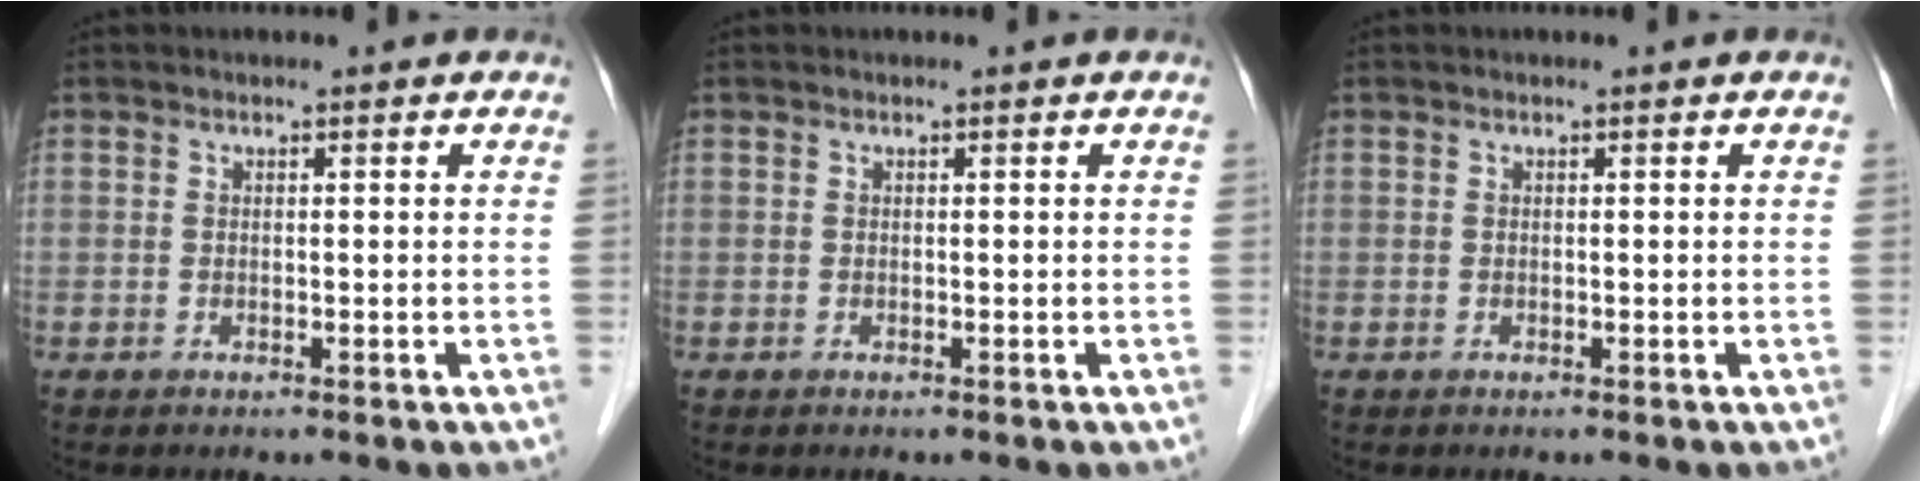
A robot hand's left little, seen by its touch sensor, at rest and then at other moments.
{"total": 0.0}
{"total": 0.0}